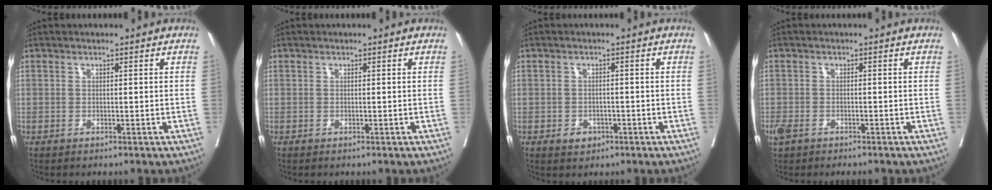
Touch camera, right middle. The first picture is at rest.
{"total": 0.0}
{"total": 2.2, "force": [-1.1, 1.7, 0.9], "torque": [-0.009, 0.005, -0.009]}
{"total": 4.5, "force": [-3.1, 2.0, 2.5], "torque": [-0.051, -0.007, -0.049]}